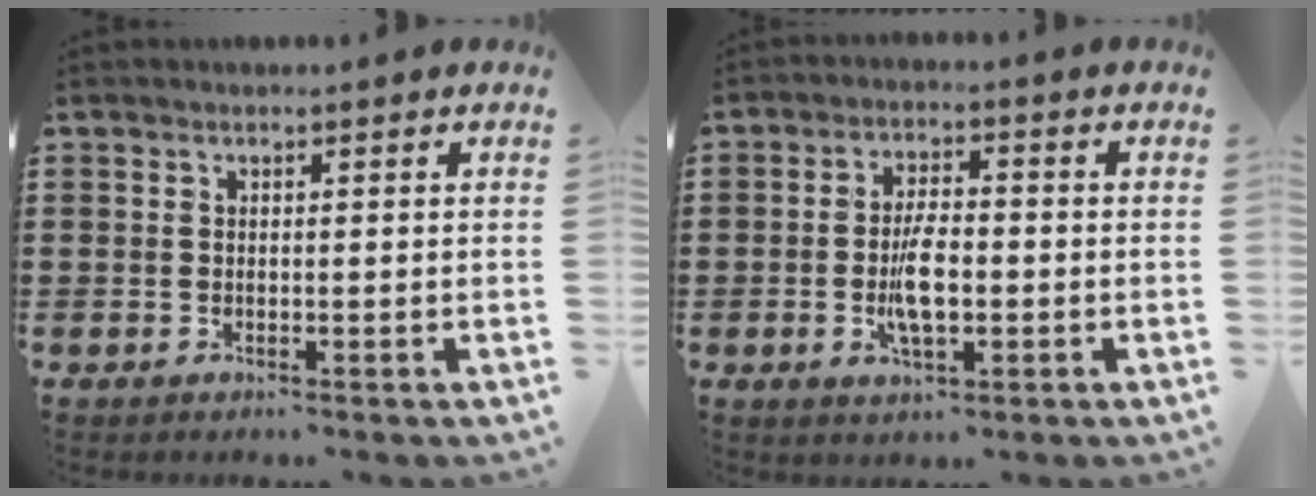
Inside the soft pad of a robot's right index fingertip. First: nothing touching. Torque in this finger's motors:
{"motor_torque": [1.96, 0.18, 0.74, 0.19]}